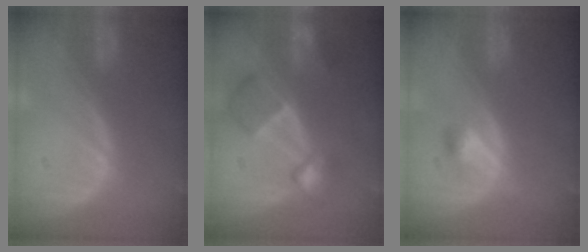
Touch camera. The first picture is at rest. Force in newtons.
{"total": 7.5, "press": 6.7, "slide": 3.4}
{"total": 2.4, "press": 2.4, "slide": 0.2}